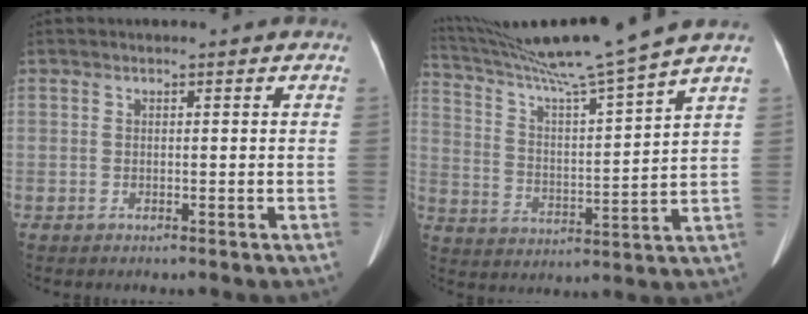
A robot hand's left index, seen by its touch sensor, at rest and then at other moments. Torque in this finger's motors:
{"motor_torque": [-0.02, -1.69, 0.04, 0.05]}